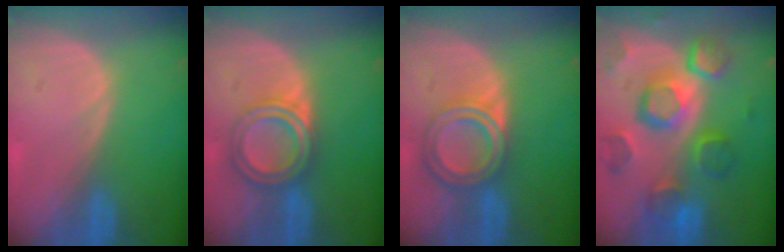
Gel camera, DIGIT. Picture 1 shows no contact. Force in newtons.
{"total": 5.8, "press": 5.8, "slide": 0.2}
{"total": 6.8, "press": 6.0, "slide": 3.2}
{"total": 12.3, "press": 10.7, "slide": 6.0}